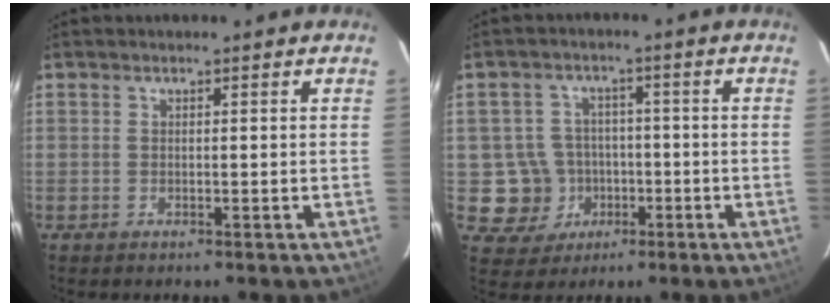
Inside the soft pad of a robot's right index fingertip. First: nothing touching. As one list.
[{"total": 8.1, "force": [-2.0, 7.8, 0.6], "torque": [-0.036, 0.028, -0.021]}]